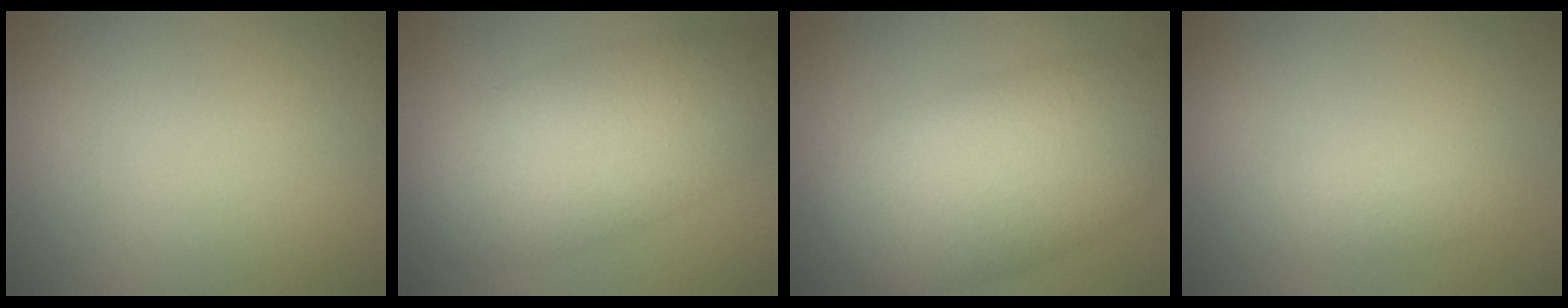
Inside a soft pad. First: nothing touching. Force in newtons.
{"total": 9.4, "press": 9.4, "slide": 0.6}
{"total": 10.7, "press": 10.7, "slide": 0.4}
{"total": 1.7, "press": 1.7, "slide": 0.0}